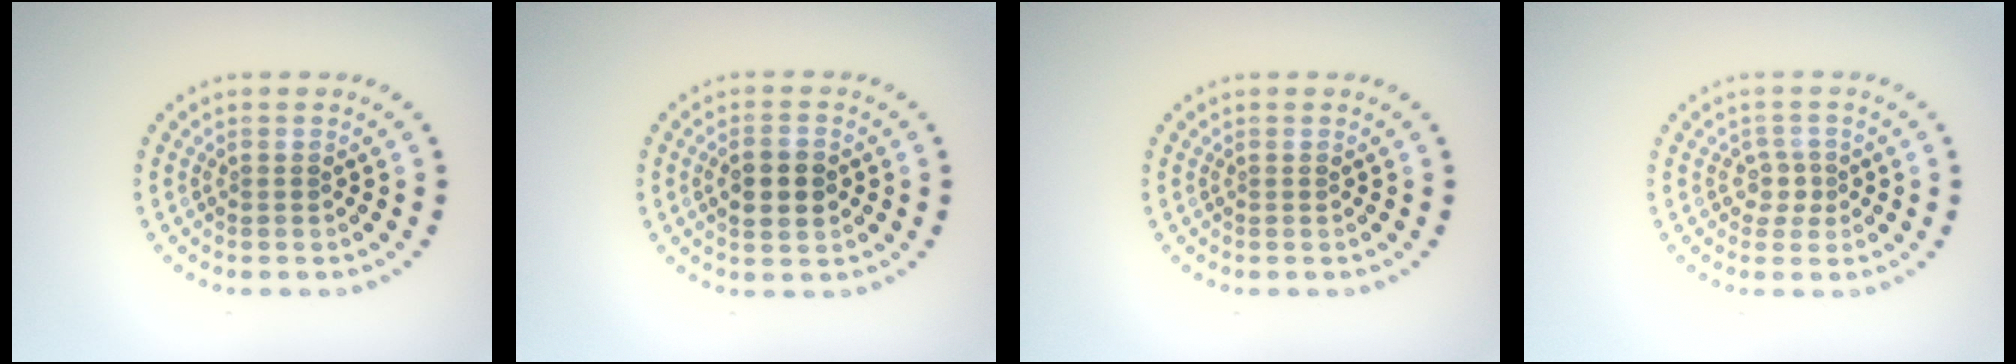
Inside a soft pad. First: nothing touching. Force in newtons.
{"total": 2.7, "press": 2.7, "slide": 0.2}
{"total": 0.0}
{"total": 1.6, "press": 1.2, "slide": 1.0}